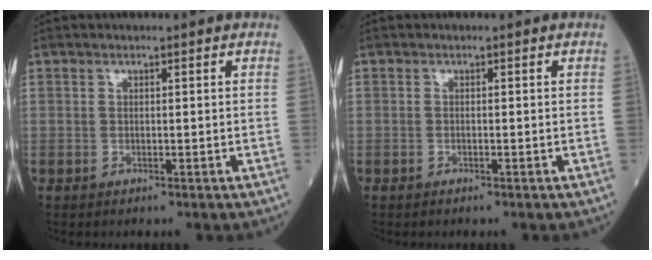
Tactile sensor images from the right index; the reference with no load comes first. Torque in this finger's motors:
{"motor_torque": [0.06, -0.04, 0.03, 0.01]}